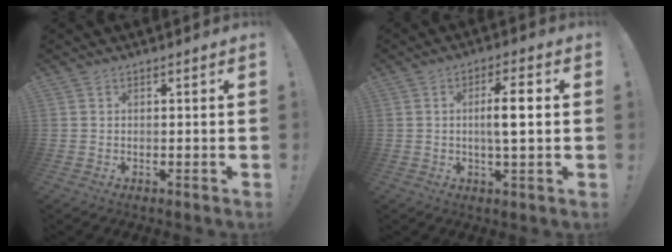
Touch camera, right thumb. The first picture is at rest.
{"total": 7.5, "force": [0.3, 1.4, 7.4], "torque": [-0.124, -0.001, -0.004]}